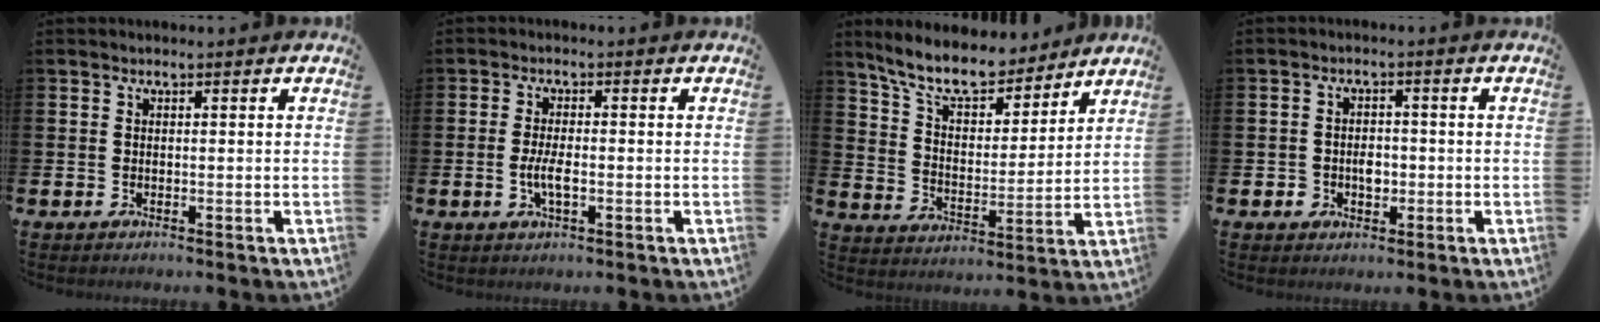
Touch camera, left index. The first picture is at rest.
{"total": 3.2, "force": [-0.7, 1.0, 2.9], "torque": [-0.057, -0.001, -0.016]}
{"total": 9.6, "force": [8.6, 2.8, 3.3], "torque": [-0.093, -0.054, 0.152]}
{"total": 2.6, "force": [-0.7, 2.2, 1.2], "torque": [-0.019, 0.003, -0.018]}